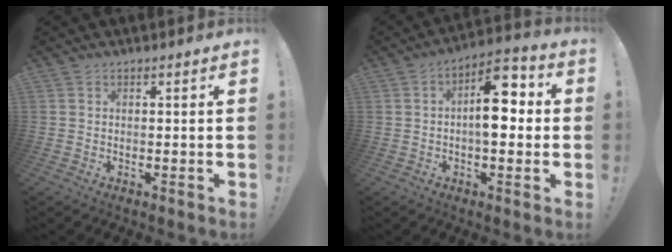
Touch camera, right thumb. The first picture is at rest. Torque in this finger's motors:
{"motor_torque": [0.98, 1.61, 1.21, -0.33, 0.32]}